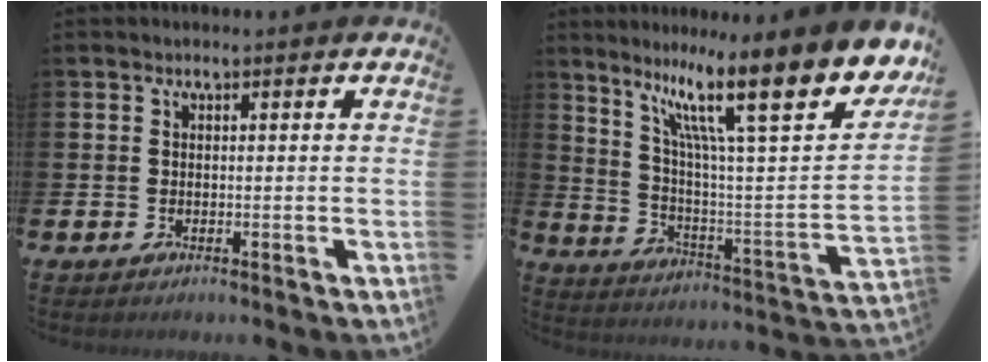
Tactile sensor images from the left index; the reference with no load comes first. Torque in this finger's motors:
{"motor_torque": [1.92, -0.22, 1.05, 0.21]}